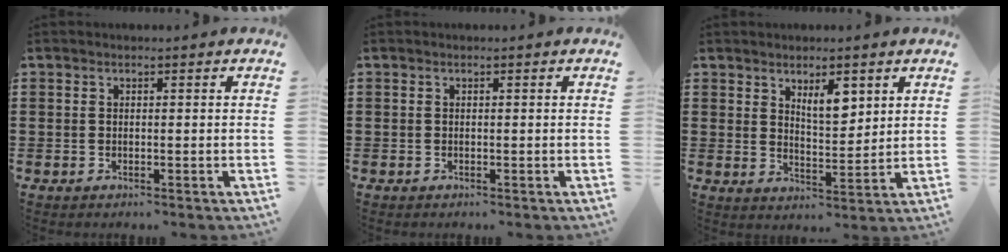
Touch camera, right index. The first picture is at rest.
{"total": 0.0}
{"total": 5.3, "force": [3.1, 2.2, 3.7], "torque": [-0.065, -0.004, 0.051]}